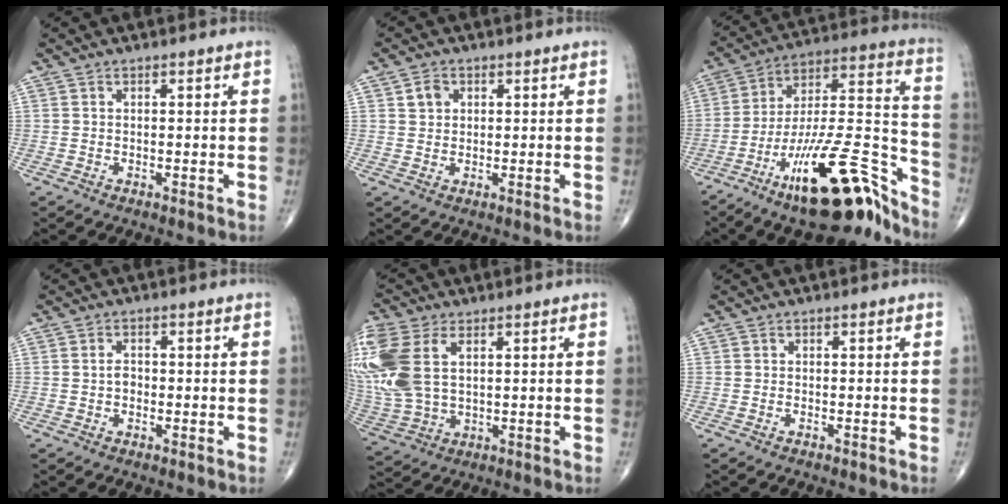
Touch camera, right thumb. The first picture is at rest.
{"total": 2.8, "force": [1.0, 2.3, 1.2], "torque": [-0.011, -0.003, 0.016]}
{"total": 25.0, "force": [-16.3, 7.1, 17.7], "torque": [-0.236, 0.104, -0.266]}
{"total": 1.7, "force": [-0.3, 1.2, 1.1], "torque": [-0.014, 0.003, -0.008]}
{"total": 18.9, "force": [5.2, 11.5, 14.0], "torque": [-0.373, 0.004, 0.109]}
{"total": 0.0}